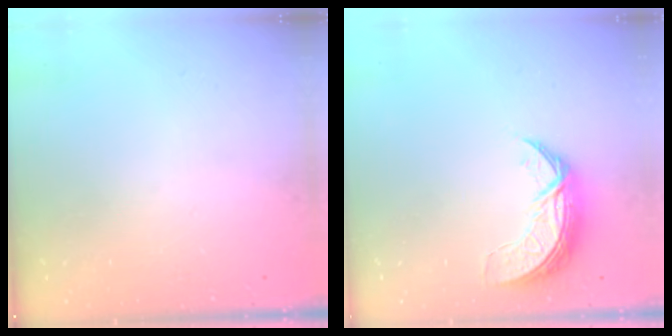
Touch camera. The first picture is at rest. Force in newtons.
{"total": 7.8, "press": 7.8, "slide": 0.5}